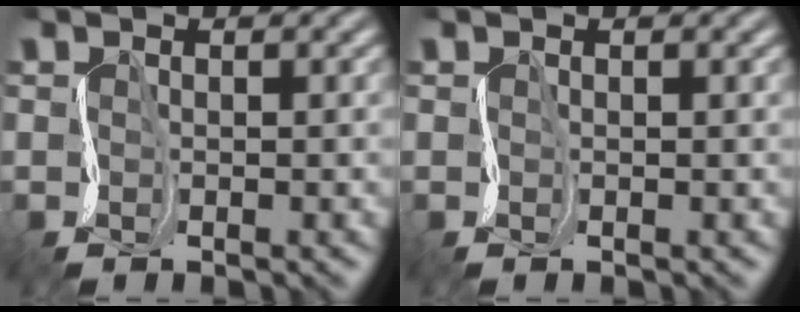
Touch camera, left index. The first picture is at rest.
{"total": 0.0}